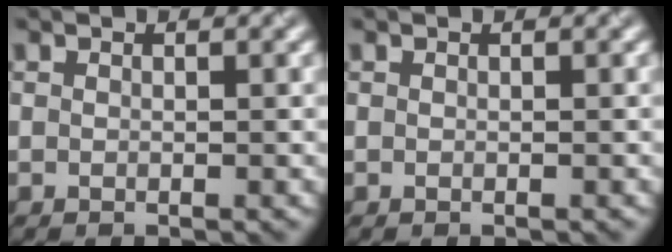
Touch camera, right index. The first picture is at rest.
{"total": 0.0}